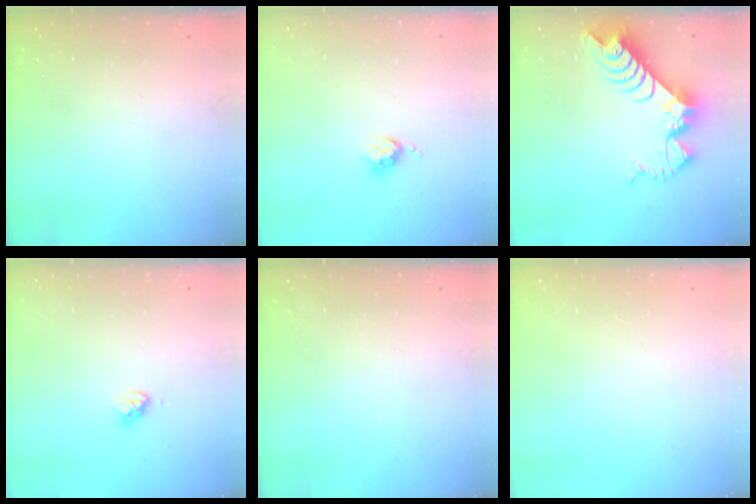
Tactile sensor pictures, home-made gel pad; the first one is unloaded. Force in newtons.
{"total": 3.5, "press": 3.5, "slide": 0.4}
{"total": 10.6, "press": 10.6, "slide": 0.9}
{"total": 3.4, "press": 3.3, "slide": 0.2}
{"total": 0.0}
{"total": 0.0}